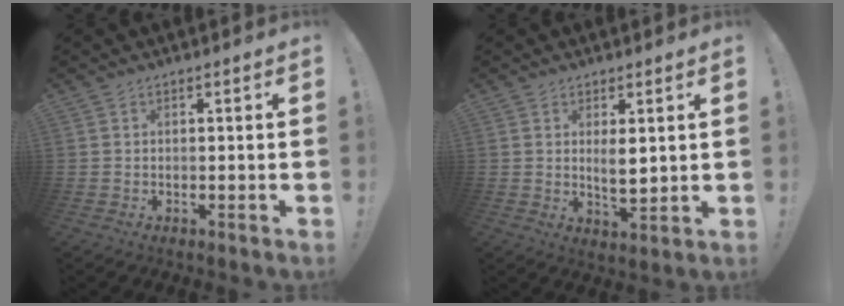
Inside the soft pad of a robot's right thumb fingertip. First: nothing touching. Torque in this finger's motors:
{"motor_torque": [0.09, 0.63, 0.17, 0.45, -0.01]}